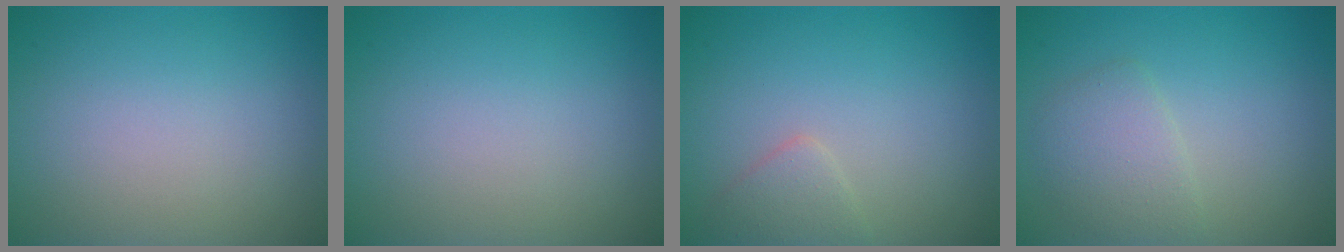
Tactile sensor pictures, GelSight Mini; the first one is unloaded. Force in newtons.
{"total": 0.0}
{"total": 1.6, "press": 1.6, "slide": 0.1}
{"total": 2.7, "press": 2.7, "slide": 0.1}